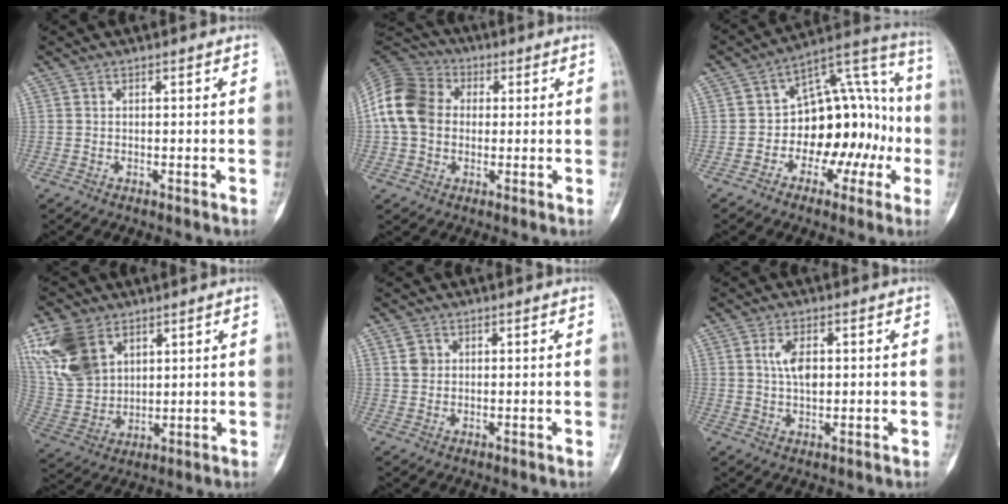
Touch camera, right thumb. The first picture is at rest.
{"total": 13.3, "force": [0.7, 10.7, 7.9], "torque": [-0.146, 0.030, 0.003]}
{"total": 17.8, "force": [-3.1, 11.5, 13.2], "torque": [-0.119, 0.071, -0.041]}
{"total": 14.3, "force": [6.8, 9.6, 8.1], "torque": [-0.158, -0.013, 0.151]}
{"total": 2.2, "force": [0.8, 1.8, 1.0], "torque": [-0.013, 0.003, 0.017]}
{"total": 4.7, "force": [0.8, 2.4, 3.9], "torque": [-0.069, -0.001, 0.015]}